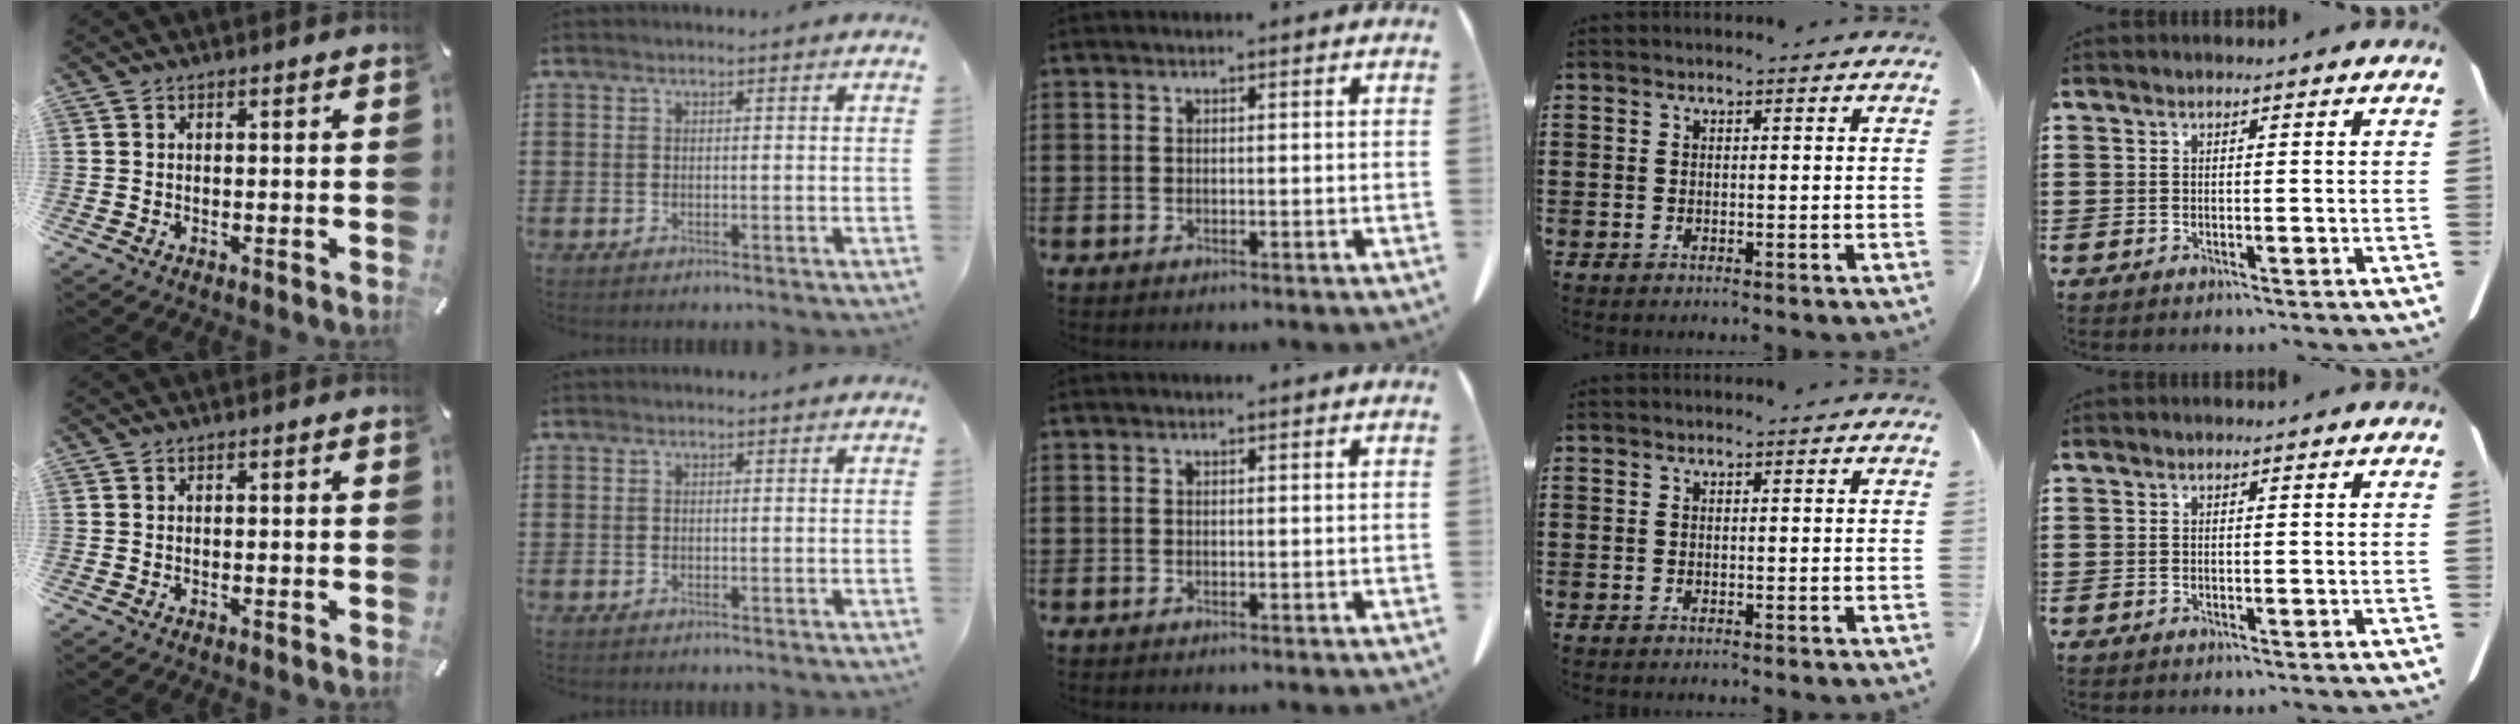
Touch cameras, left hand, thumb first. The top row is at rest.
{}